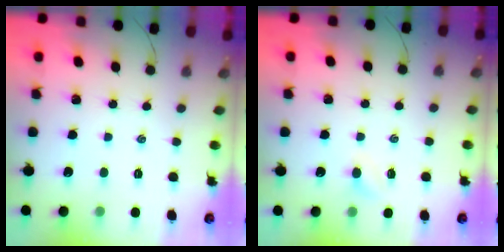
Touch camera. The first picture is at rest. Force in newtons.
{"total": 2.8, "press": 2.7, "slide": 0.9}